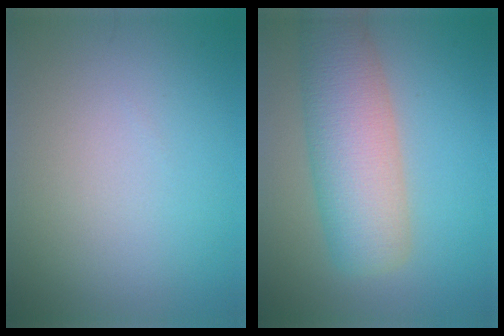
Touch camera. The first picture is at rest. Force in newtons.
{"total": 7.3, "press": 7.3, "slide": 0.6}